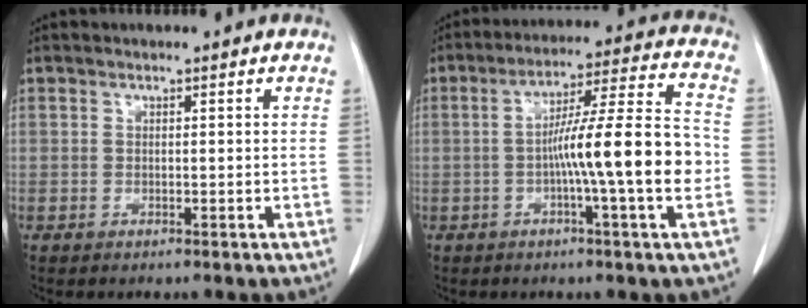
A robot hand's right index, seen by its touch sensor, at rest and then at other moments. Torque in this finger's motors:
{"motor_torque": [1.51, -0.62, 0.76, 0.21]}